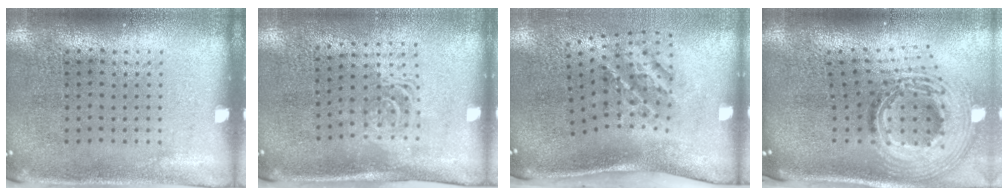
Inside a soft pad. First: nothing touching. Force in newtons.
{"total": 1.6, "press": 1.3, "slide": 1.0}
{"total": 1.8, "press": 1.2, "slide": 1.3}
{"total": 3.1, "press": 2.1, "slide": 2.2}